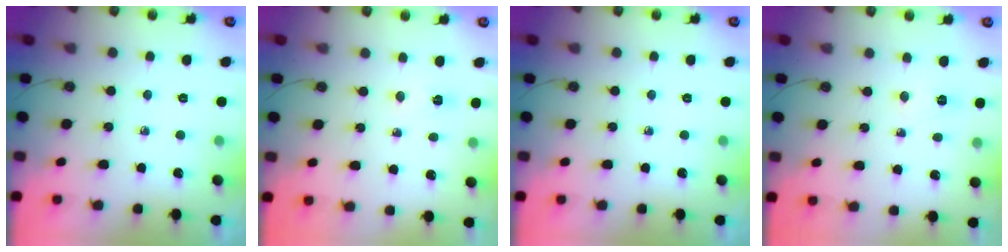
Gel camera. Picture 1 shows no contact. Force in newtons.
{"total": 2.9, "press": 2.9, "slide": 0.4}
{"total": 0.0}
{"total": 2.9, "press": 2.7, "slide": 1.2}